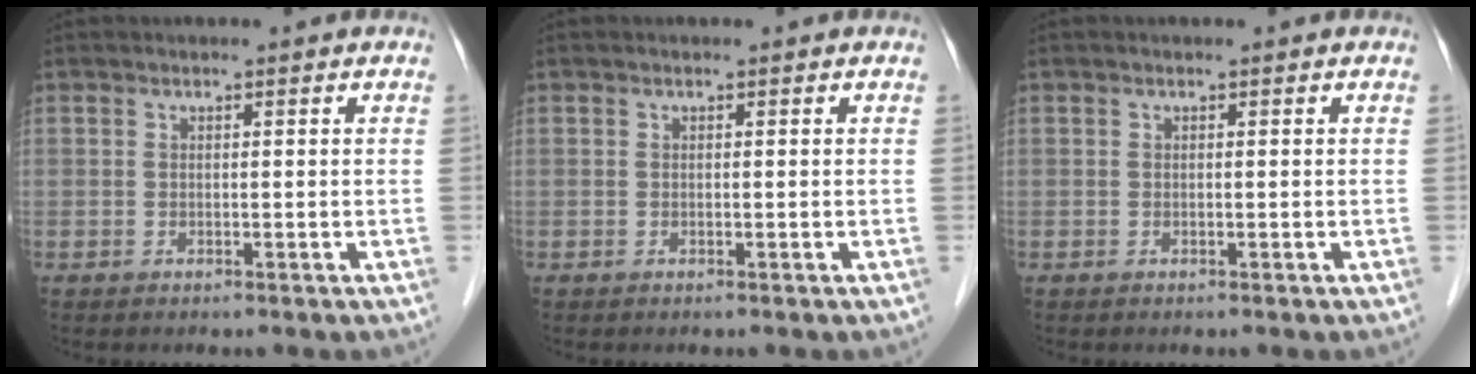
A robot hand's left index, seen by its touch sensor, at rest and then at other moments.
{"total": 0.0}
{"total": 0.0}